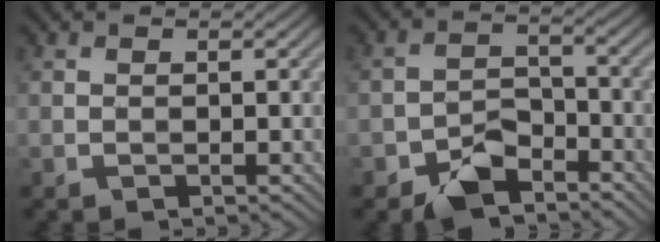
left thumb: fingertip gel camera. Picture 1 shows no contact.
{"total": 5.9, "force": [-4.2, 3.2, 2.7], "torque": [-0.044, 0.000, -0.088]}